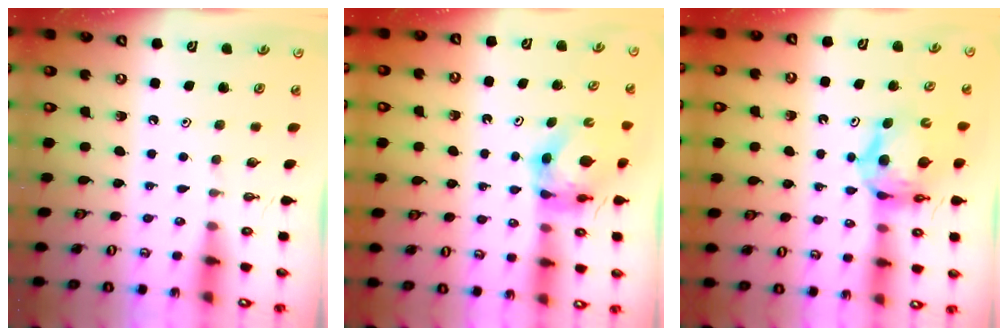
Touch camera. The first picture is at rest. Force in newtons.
{"total": 5.2, "press": 5.2, "slide": 0.4}
{"total": 9.7, "press": 9.6, "slide": 1.2}